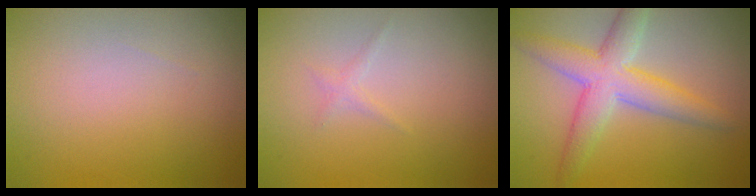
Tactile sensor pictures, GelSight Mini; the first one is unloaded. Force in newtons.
{"total": 0.7, "press": 0.7, "slide": 0.1}
{"total": 5.4, "press": 5.4, "slide": 0.2}